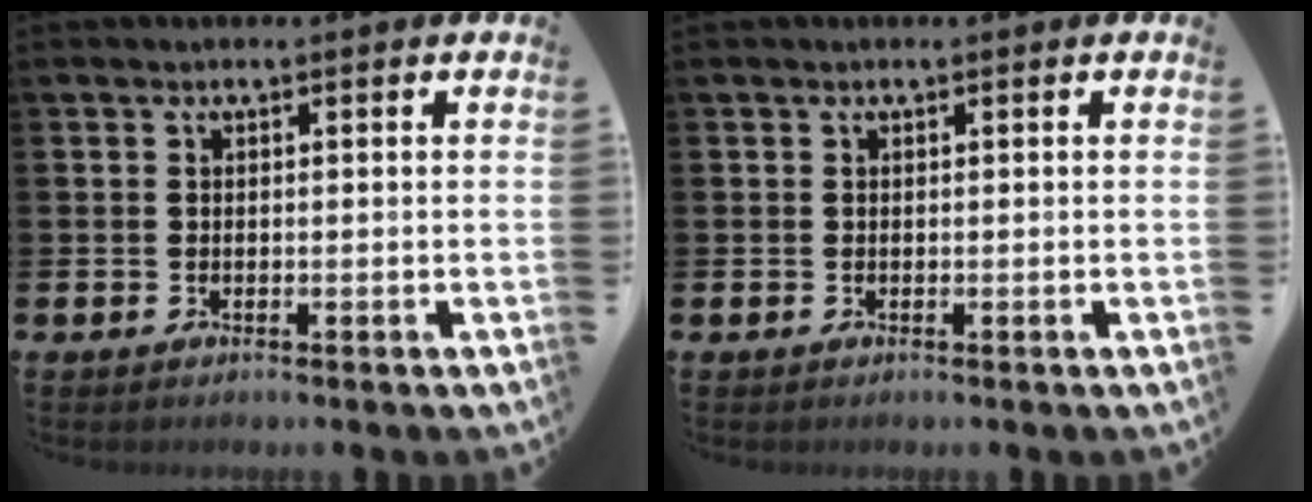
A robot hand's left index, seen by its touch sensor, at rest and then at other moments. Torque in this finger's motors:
{"motor_torque": [0.02, 0.00, -0.07, 0.01]}